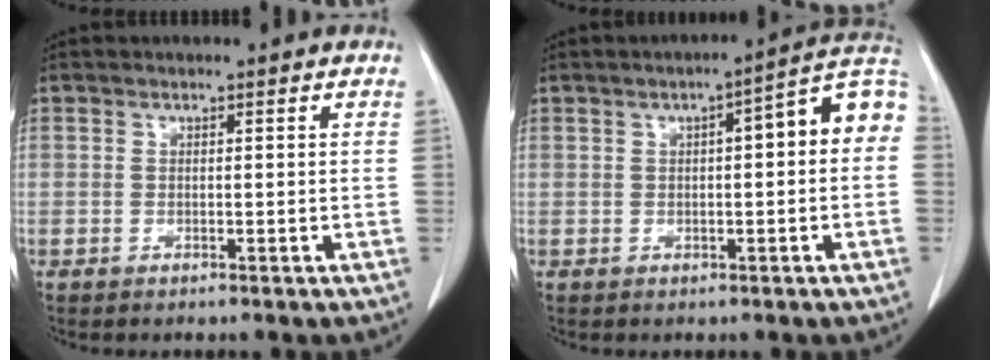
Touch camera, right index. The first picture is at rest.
{"total": 8.5, "force": [0.9, 1.7, 8.3], "torque": [-0.109, 0.035, 0.006]}